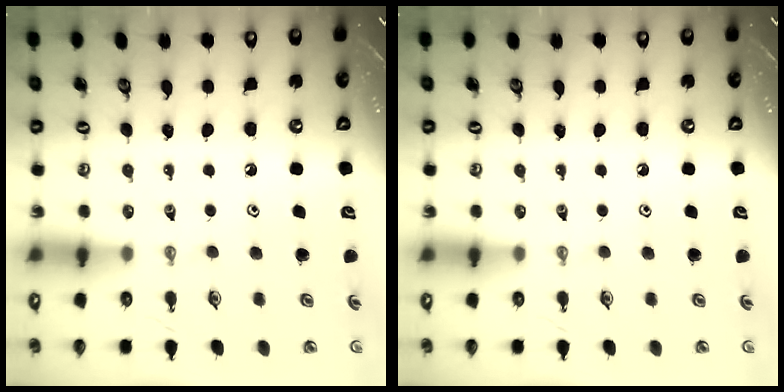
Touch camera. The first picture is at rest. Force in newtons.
{"total": 0.0}